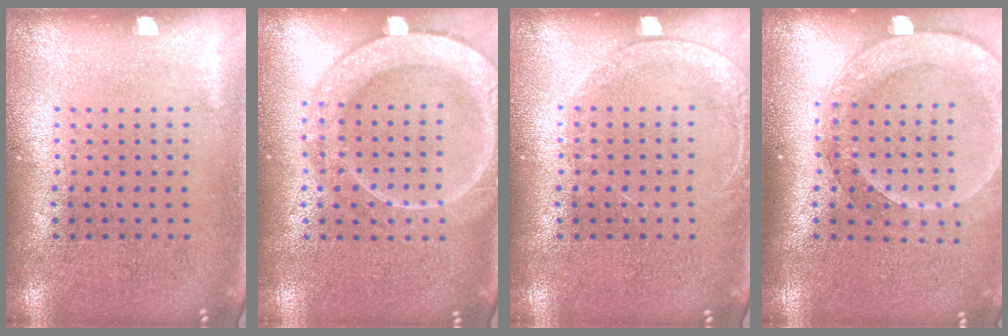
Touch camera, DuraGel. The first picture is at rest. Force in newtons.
{"total": 2.1, "press": 2.1, "slide": 0.2}
{"total": 1.3, "press": 1.3, "slide": 0.2}
{"total": 2.3, "press": 1.8, "slide": 1.4}